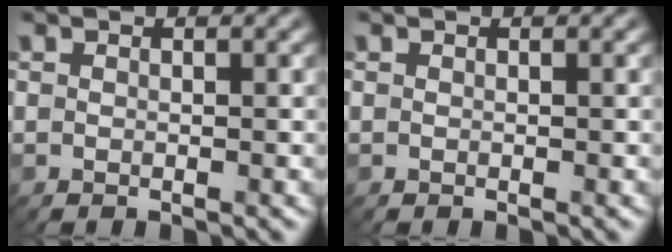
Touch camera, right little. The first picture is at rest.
{"total": 0.0}